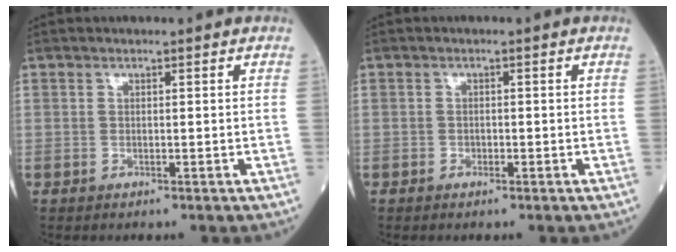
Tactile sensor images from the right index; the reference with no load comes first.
{"total": 0.7, "force": [-0.2, 0.6, 0.2], "torque": [0.001, 0.003, -0.003]}